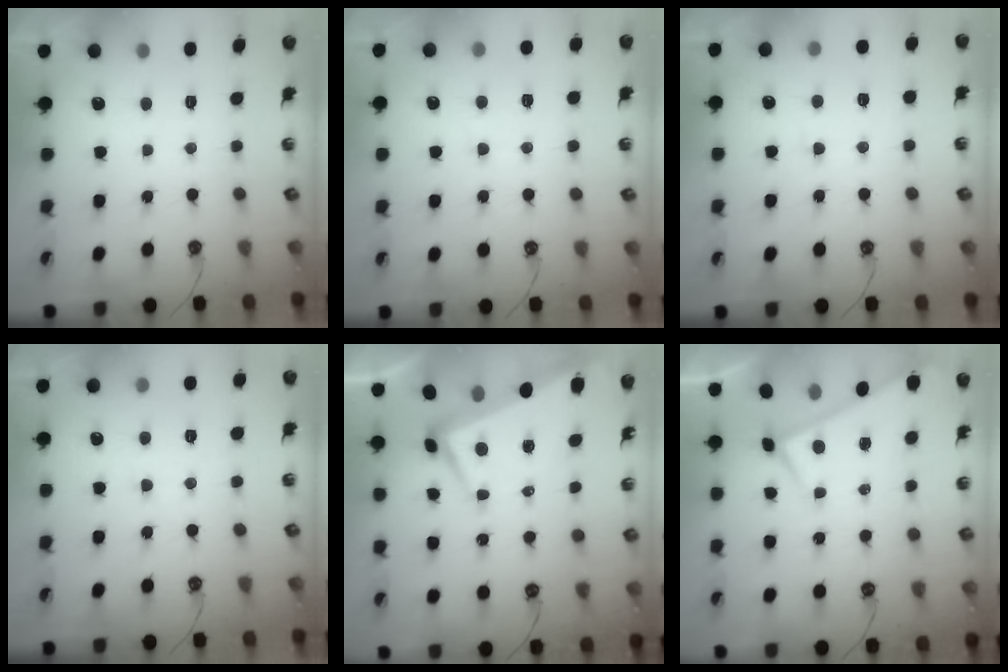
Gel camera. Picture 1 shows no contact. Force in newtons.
{"total": 2.2, "press": 2.2, "slide": 0.5}
{"total": 4.0, "press": 3.9, "slide": 1.0}
{"total": 2.5, "press": 2.5, "slide": 0.1}
{"total": 2.0, "press": 1.6, "slide": 1.2}
{"total": 0.0}